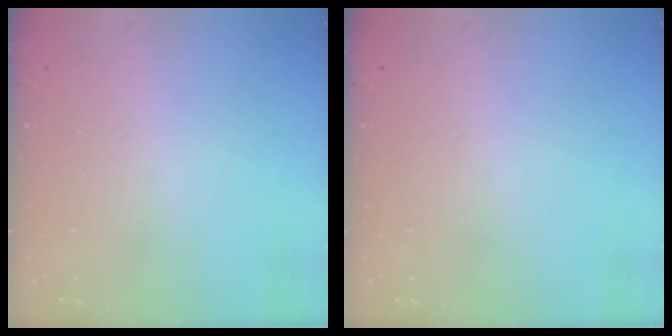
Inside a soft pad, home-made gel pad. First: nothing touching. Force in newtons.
{"total": 0.0}